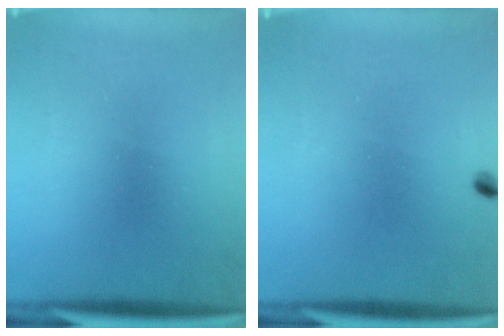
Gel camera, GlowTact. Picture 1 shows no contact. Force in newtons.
{"total": 1.0}